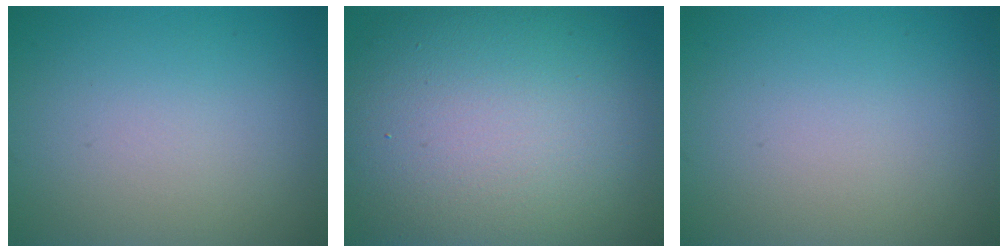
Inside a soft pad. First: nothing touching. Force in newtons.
{"total": 15.1, "press": 15.1, "slide": 0.9}
{"total": 0.0}